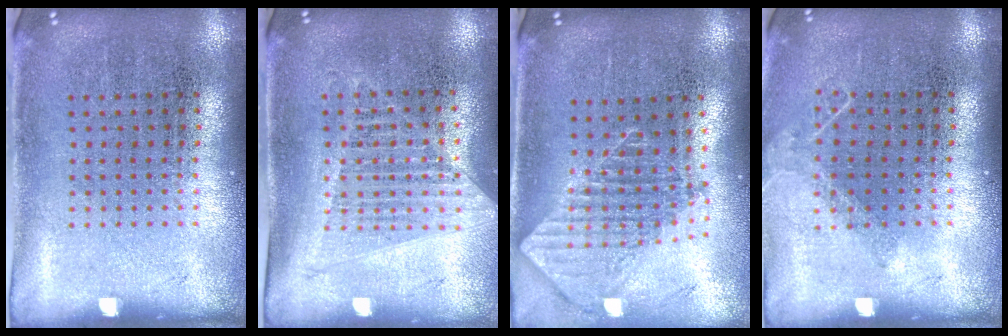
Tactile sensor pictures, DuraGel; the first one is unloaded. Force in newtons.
{"total": 1.2, "press": 1.1, "slide": 0.5}
{"total": 1.9, "press": 1.5, "slide": 1.2}
{"total": 0.9, "press": 0.9, "slide": 0.1}